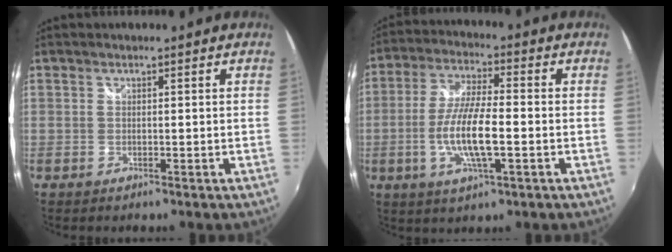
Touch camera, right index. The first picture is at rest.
{"total": 11.4, "force": [-2.6, 2.6, 10.8], "torque": [-0.216, -0.003, -0.051]}